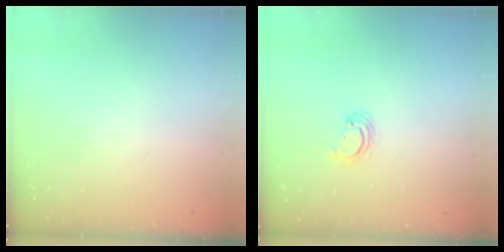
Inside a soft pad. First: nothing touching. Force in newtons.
{"total": 2.8, "press": 2.8, "slide": 0.2}